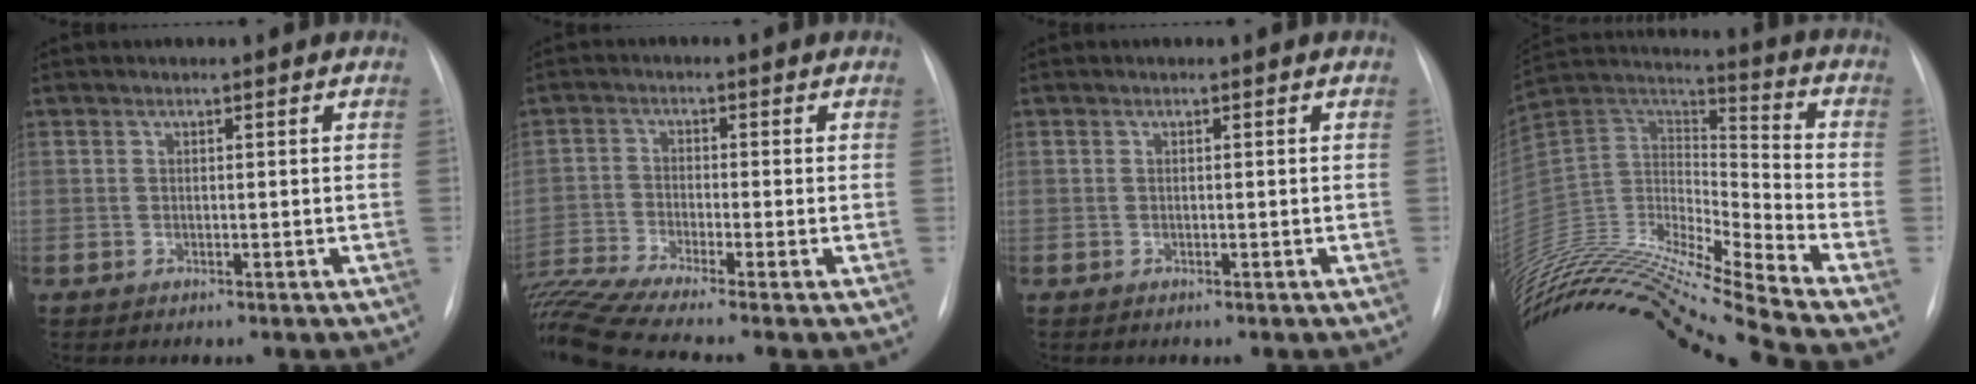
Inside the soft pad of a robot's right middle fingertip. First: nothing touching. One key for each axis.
{"total": 11.4, "fx": -9.5, "fy": -1.3, "fz": 6.0, "tx": -0.136, "ty": -0.007, "tz": -0.177}
{"total": 0.0}
{"total": 26.4, "fx": -24.2, "fy": -1.4, "fz": 10.5, "tx": -0.229, "ty": -0.003, "tz": -0.418}